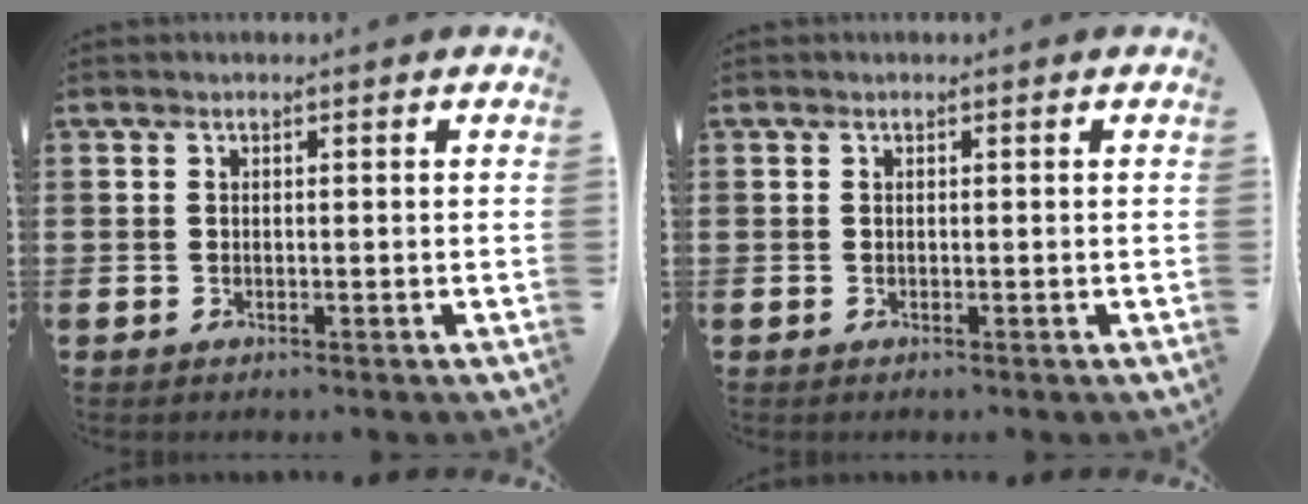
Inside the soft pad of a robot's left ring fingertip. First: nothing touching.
{"total": 0.0}